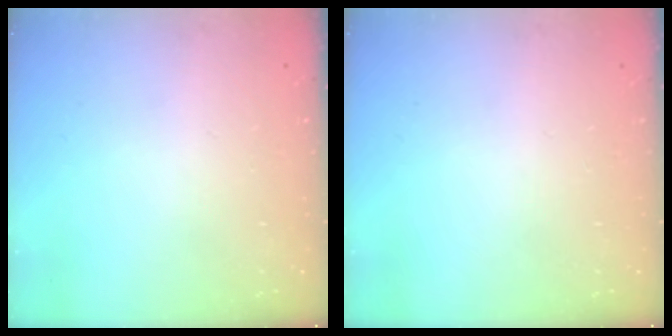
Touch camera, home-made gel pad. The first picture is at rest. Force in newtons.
{"total": 0.0}